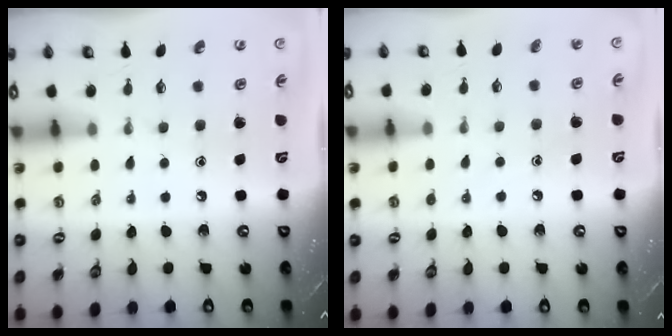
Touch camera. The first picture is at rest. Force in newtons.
{"total": 4.8, "press": 4.8, "slide": 0.5}